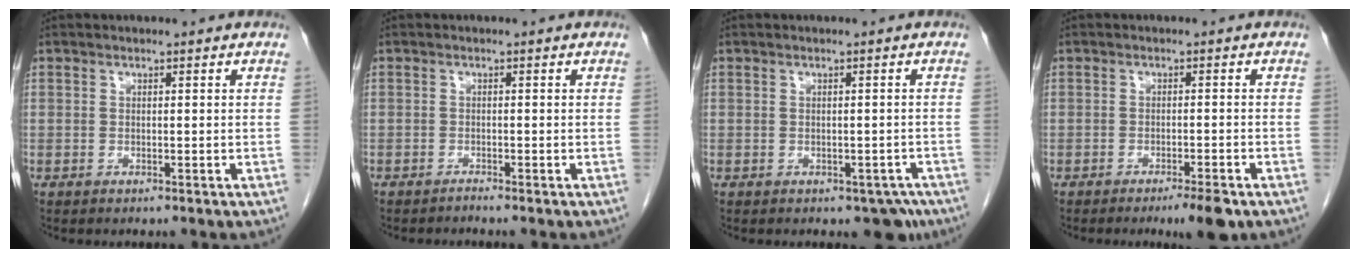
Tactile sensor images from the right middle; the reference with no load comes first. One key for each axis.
{"total": 0.6, "fx": -0.6, "fy": -0.3, "fz": 0.0, "tx": -0.004, "ty": -0.005, "tz": -0.010}
{"total": 3.5, "fx": -2.3, "fy": 2.1, "fz": 1.6, "tx": -0.002, "ty": 0.005, "tz": -0.024}
{"total": 4.0, "fx": -2.7, "fy": 0.3, "fz": 2.9, "tx": -0.039, "ty": -0.007, "tz": -0.038}